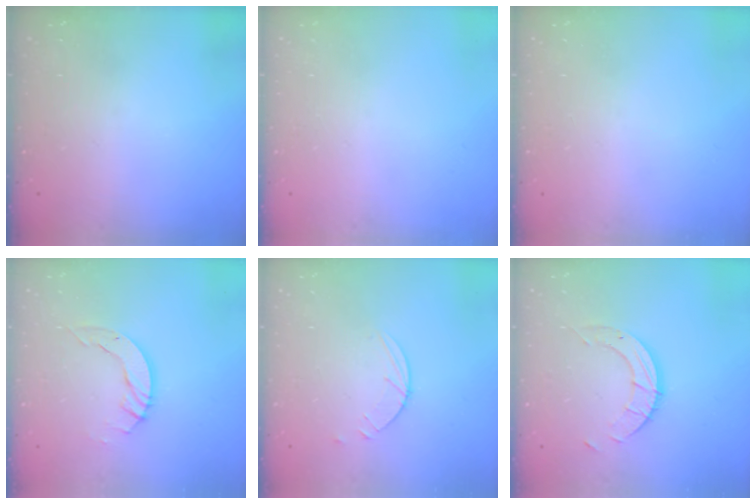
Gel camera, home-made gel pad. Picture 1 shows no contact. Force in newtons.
{"total": 0.0}
{"total": 0.0}
{"total": 4.9, "press": 4.9, "slide": 0.1}
{"total": 2.5, "press": 2.4, "slide": 0.3}
{"total": 5.6, "press": 5.6, "slide": 0.1}